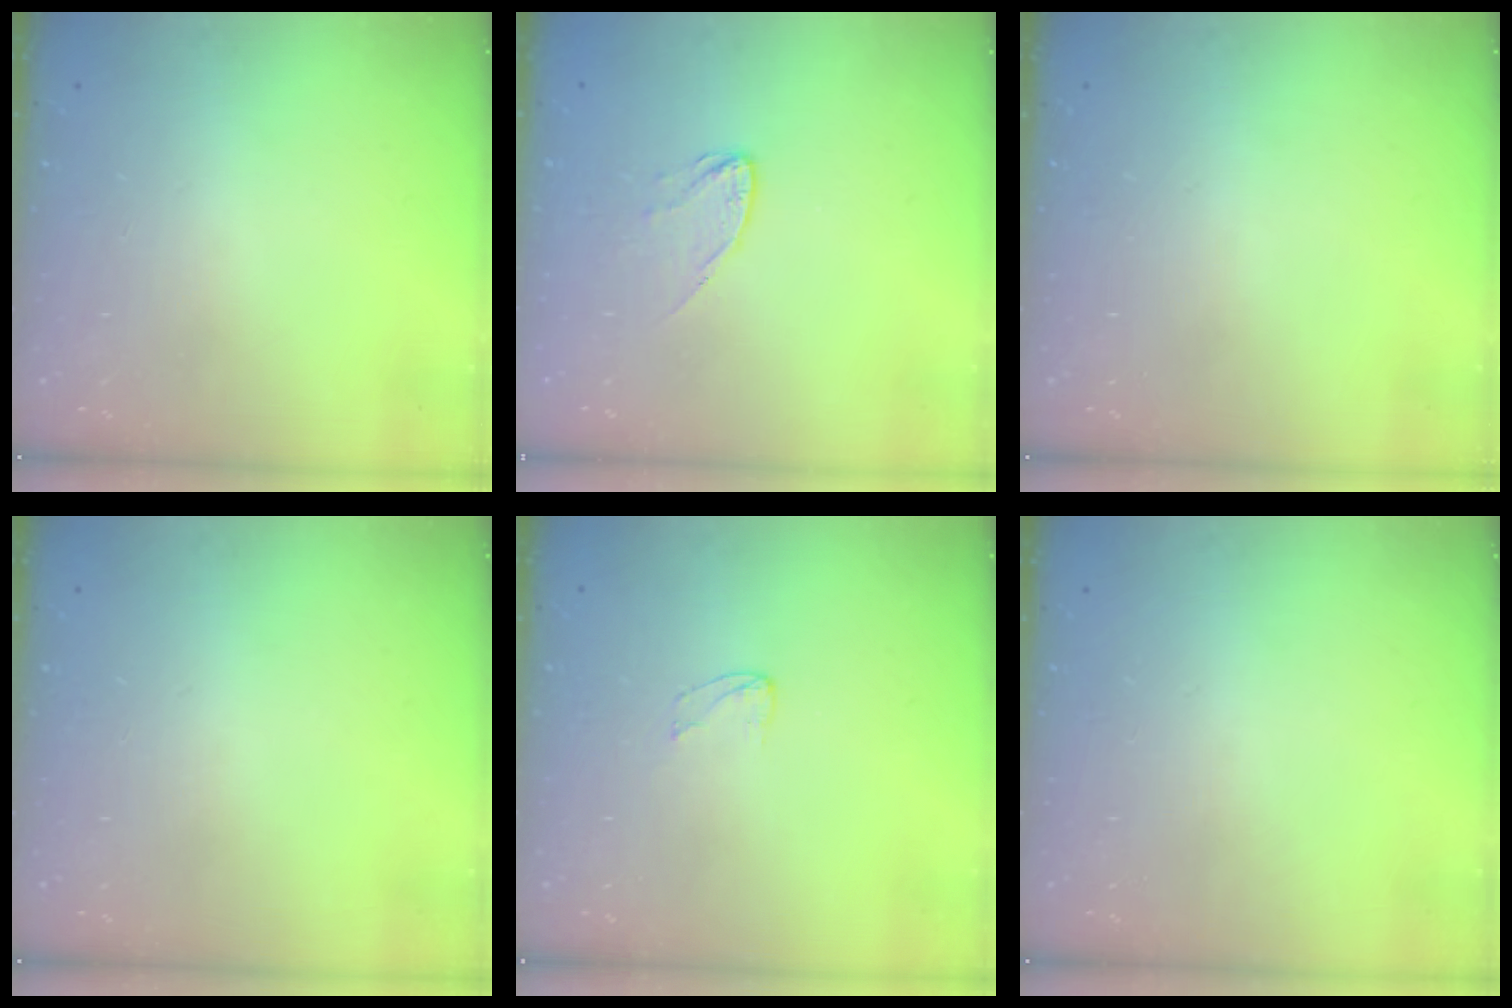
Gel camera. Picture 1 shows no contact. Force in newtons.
{"total": 6.4, "press": 6.4, "slide": 0.5}
{"total": 0.0}
{"total": 0.0}
{"total": 3.1, "press": 3.1, "slide": 0.2}
{"total": 0.0}